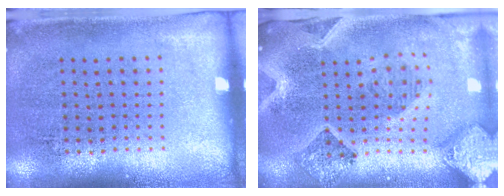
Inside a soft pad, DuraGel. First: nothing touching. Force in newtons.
{"total": 2.9, "press": 2.6, "slide": 1.3}